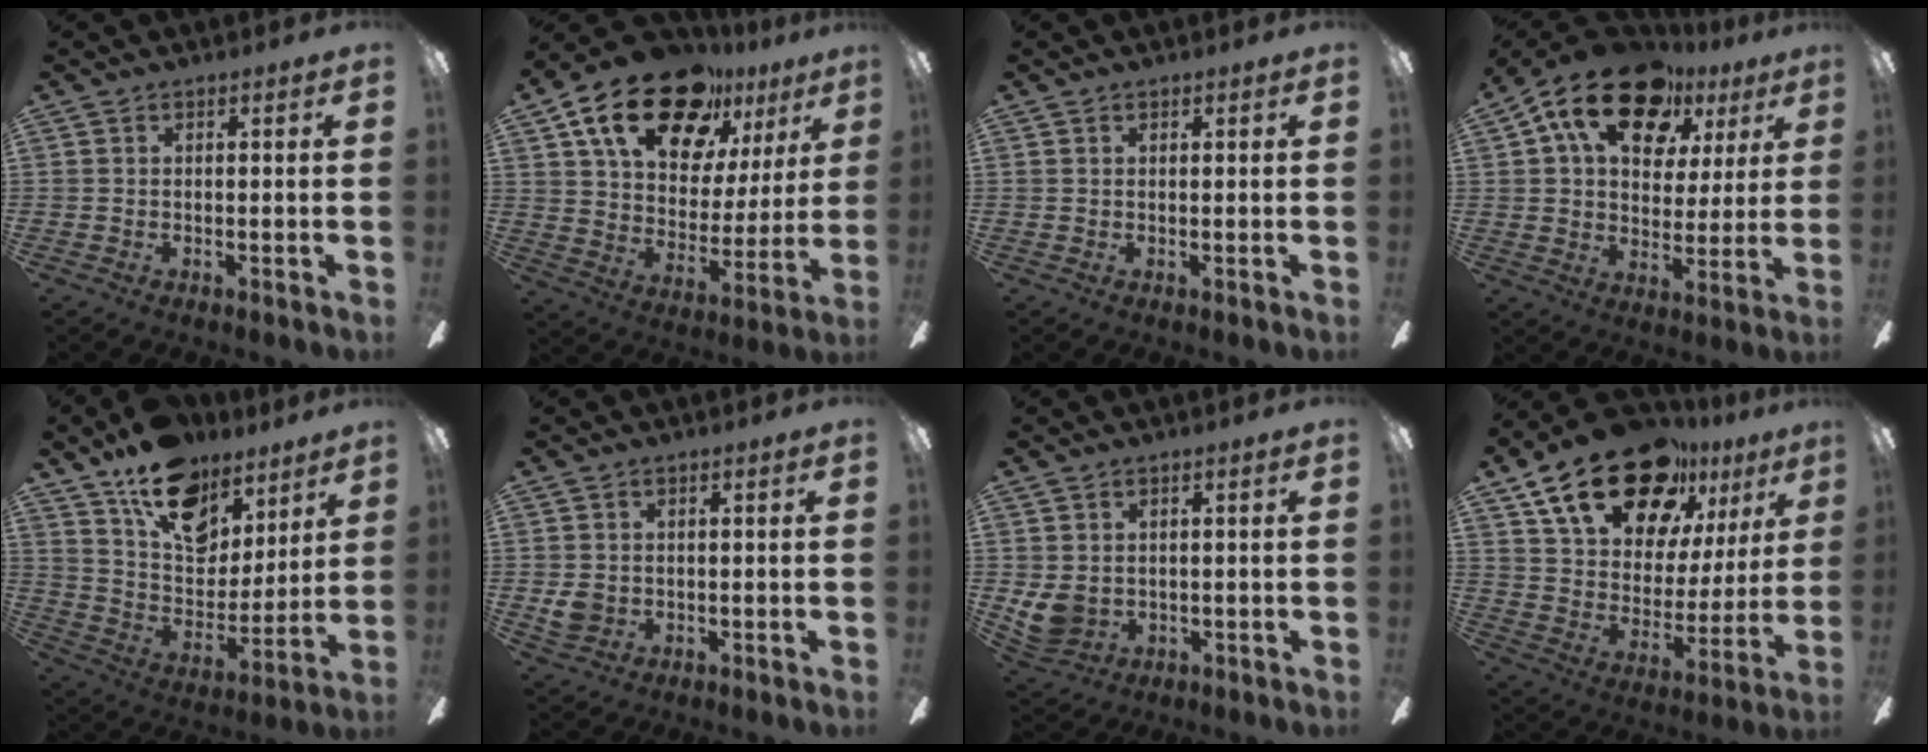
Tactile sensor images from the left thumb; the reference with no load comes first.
{"total": 22.1, "force": [14.7, 11.5, 11.9], "torque": [-0.197, -0.083, 0.260]}
{"total": 0.6, "force": [0.4, 0.4, 0.1], "torque": [-0.002, 0.001, 0.008]}
{"total": 18.3, "force": [11.0, 10.5, 10.1], "torque": [-0.173, -0.049, 0.193]}
{"total": 18.8, "force": [12.1, 11.2, 9.0], "torque": [-0.144, -0.066, 0.220]}
{"total": 3.7, "force": [0.2, 3.3, 1.7], "torque": [-0.015, 0.003, 0.002]}
{"total": 5.7, "force": [1.2, 4.8, 2.8], "torque": [-0.070, -0.003, 0.024]}
{"total": 24.0, "force": [16.0, 12.3, 12.9], "torque": [-0.219, -0.091, 0.285]}